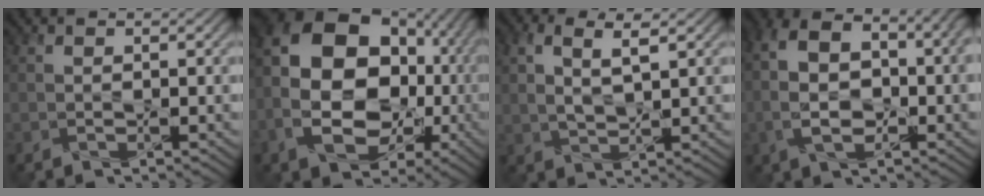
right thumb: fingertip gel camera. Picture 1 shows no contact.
{"total": 18.5, "force": [-2.0, 13.5, 12.5], "torque": [-0.239, -0.005, -0.035]}
{"total": 4.7, "force": [1.9, 1.9, 3.9], "torque": [-0.088, -0.004, 0.039]}
{"total": 12.9, "force": [-0.7, 8.1, 10.1], "torque": [-0.212, -0.007, -0.015]}